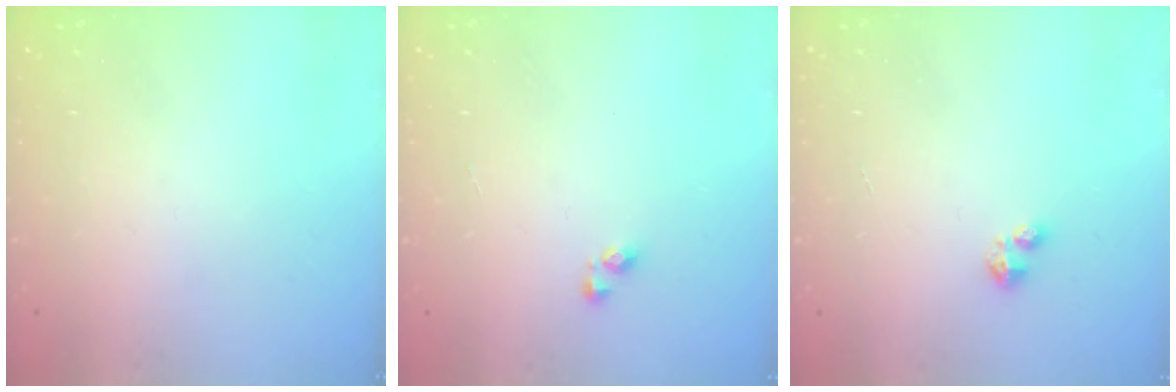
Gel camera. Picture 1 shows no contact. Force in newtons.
{"total": 3.4, "press": 3.4, "slide": 0.3}
{"total": 1.6, "press": 1.6, "slide": 0.3}